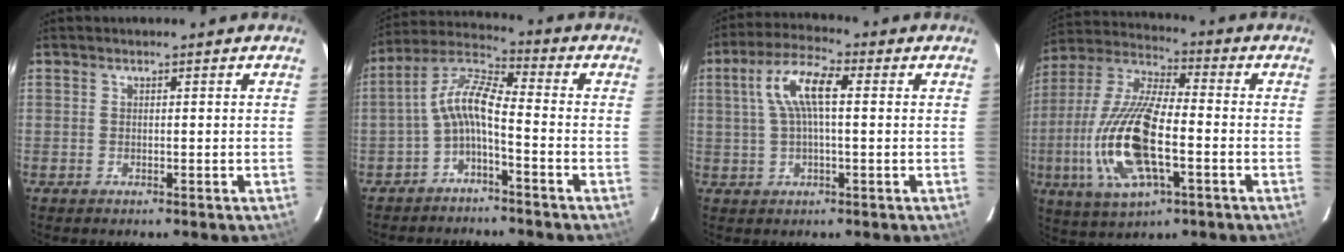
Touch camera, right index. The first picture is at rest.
{"total": 7.5, "force": [-2.8, 1.8, 6.7], "torque": [-0.162, 0.021, -0.058]}
{"total": 8.5, "force": [1.5, 2.7, 8.0], "torque": [-0.158, 0.019, 0.028]}
{"total": 19.2, "force": [-4.8, 7.0, 17.2], "torque": [-0.367, -0.011, -0.093]}